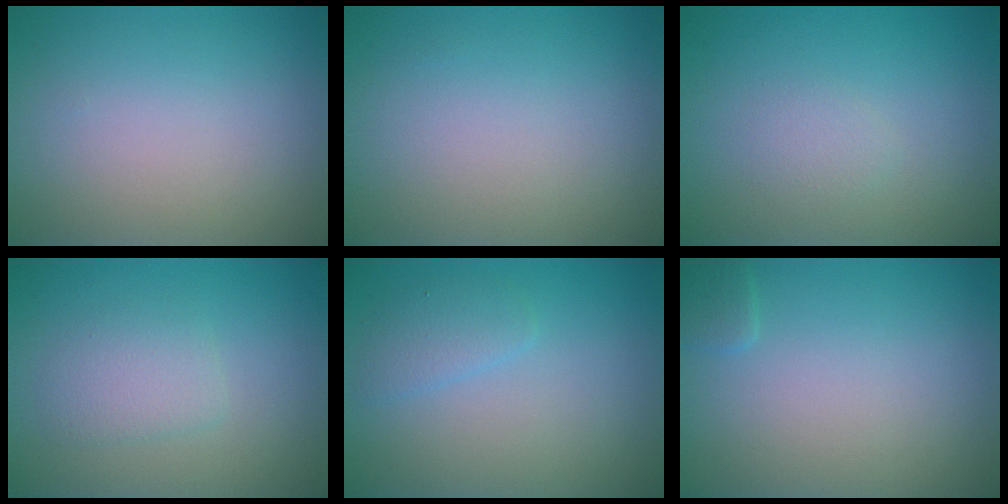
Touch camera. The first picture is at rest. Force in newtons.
{"total": 0.0}
{"total": 1.1, "press": 1.1, "slide": 0.0}
{"total": 2.1, "press": 2.1, "slide": 0.1}
{"total": 1.6, "press": 1.6, "slide": 0.0}
{"total": 0.9, "press": 0.8, "slide": 0.1}